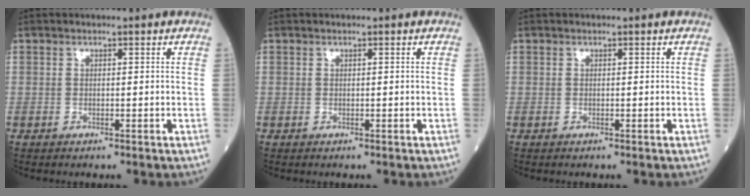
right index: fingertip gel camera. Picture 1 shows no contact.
{"total": 0.0}
{"total": 0.0}